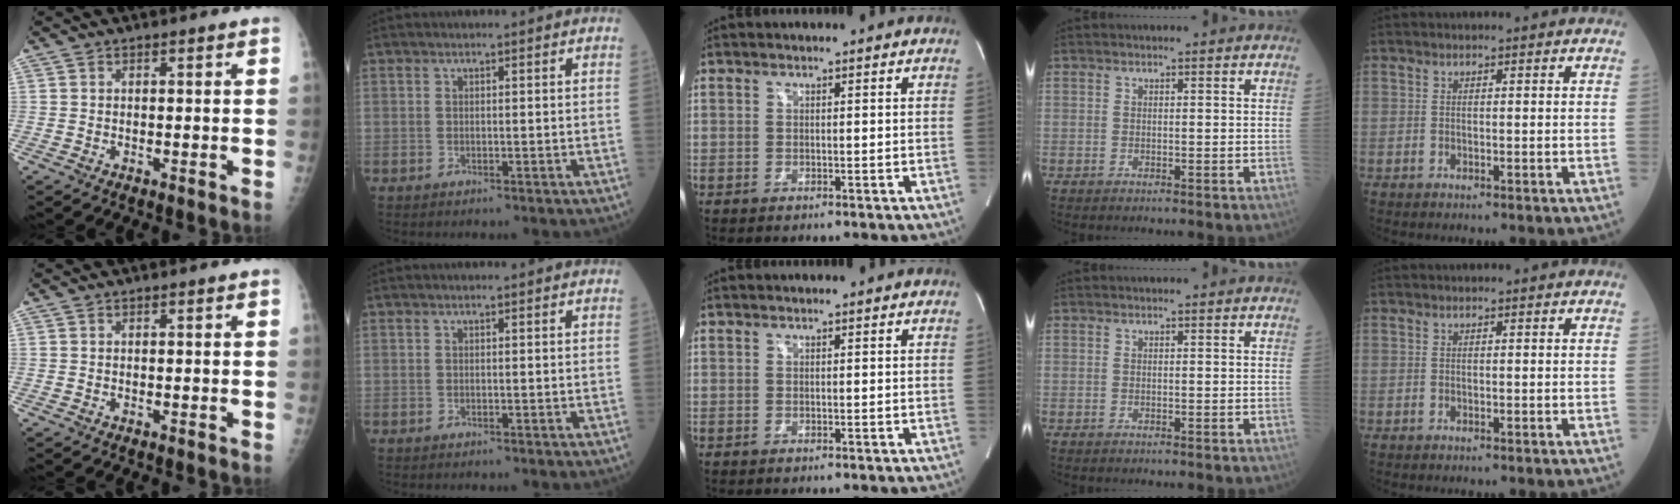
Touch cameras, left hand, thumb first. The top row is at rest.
{}